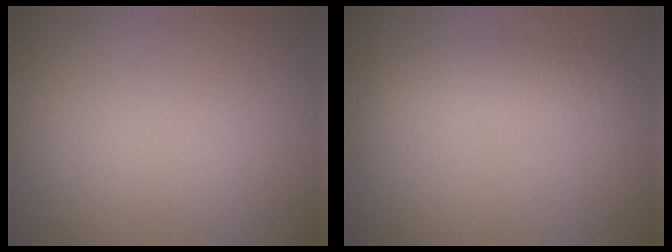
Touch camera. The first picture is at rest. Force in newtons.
{"total": 2.4, "press": 2.4, "slide": 0.0}